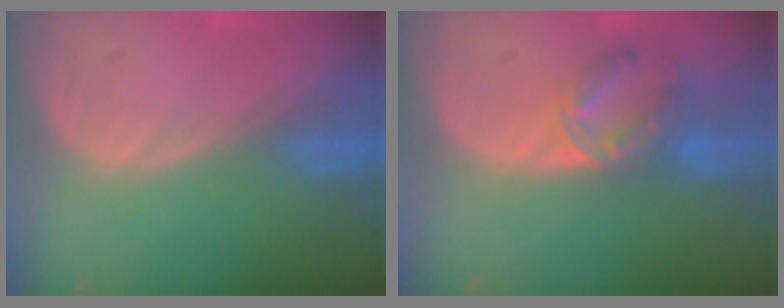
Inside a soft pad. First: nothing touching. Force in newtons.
{"total": 7.3, "press": 6.0, "slide": 4.0}